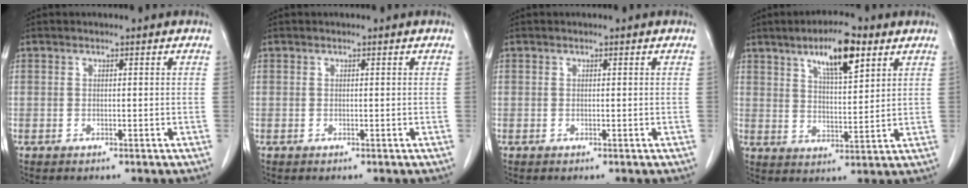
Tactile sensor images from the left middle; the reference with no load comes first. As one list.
[{"total": 0.0}, {"total": 0.0}, {"total": 9.6, "force": [5.6, 2.1, 7.5], "torque": [-0.129, 0.004, 0.093]}]